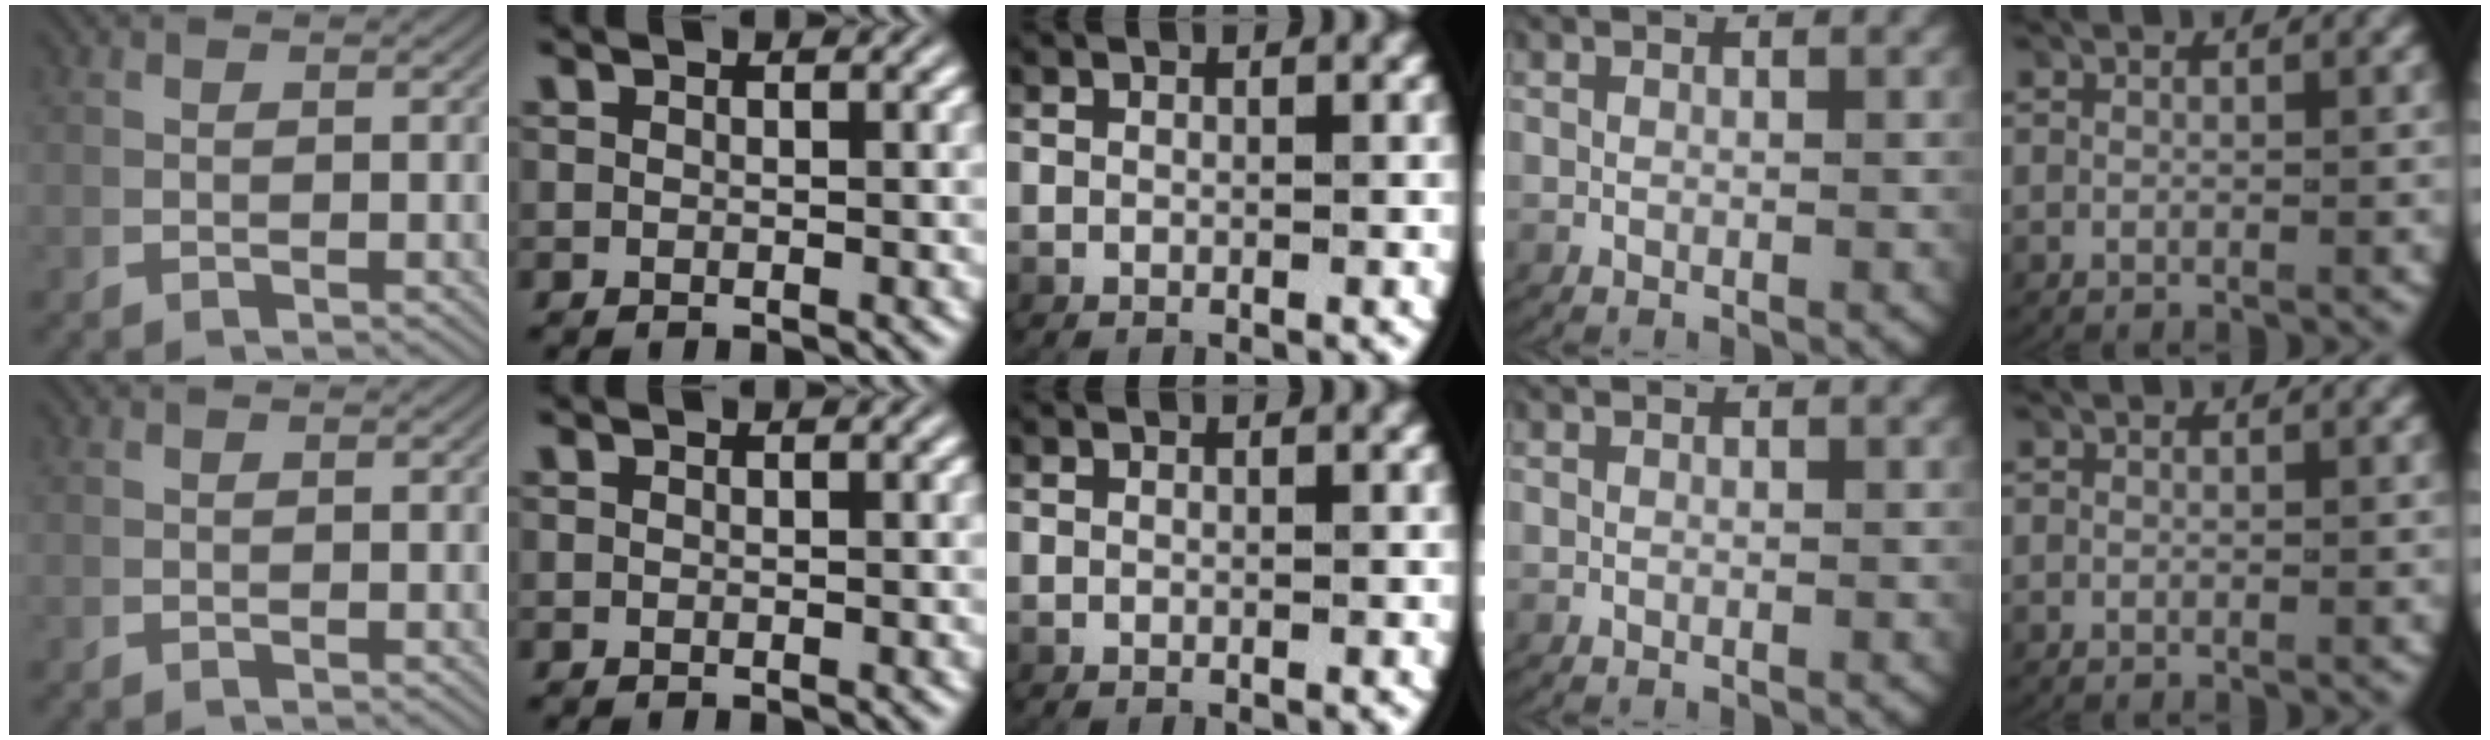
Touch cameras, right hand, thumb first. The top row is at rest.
{}